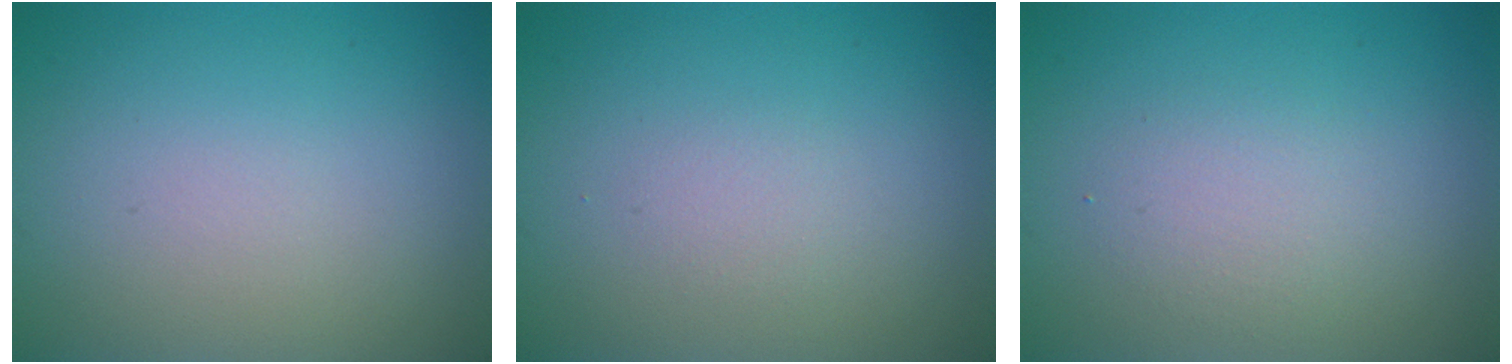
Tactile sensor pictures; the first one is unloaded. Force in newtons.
{"total": 0.9, "press": 0.9, "slide": 0.1}
{"total": 1.9, "press": 1.9, "slide": 0.1}